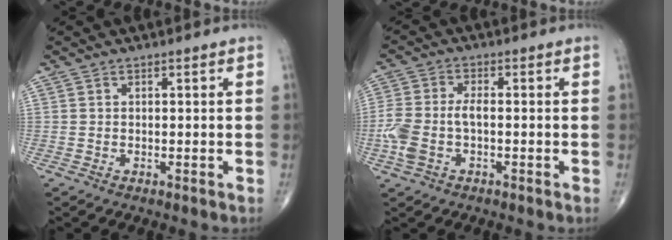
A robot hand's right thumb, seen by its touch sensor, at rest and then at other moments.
{"total": 7.5, "force": [-1.6, 3.9, 6.2], "torque": [-0.160, 0.019, -0.031]}